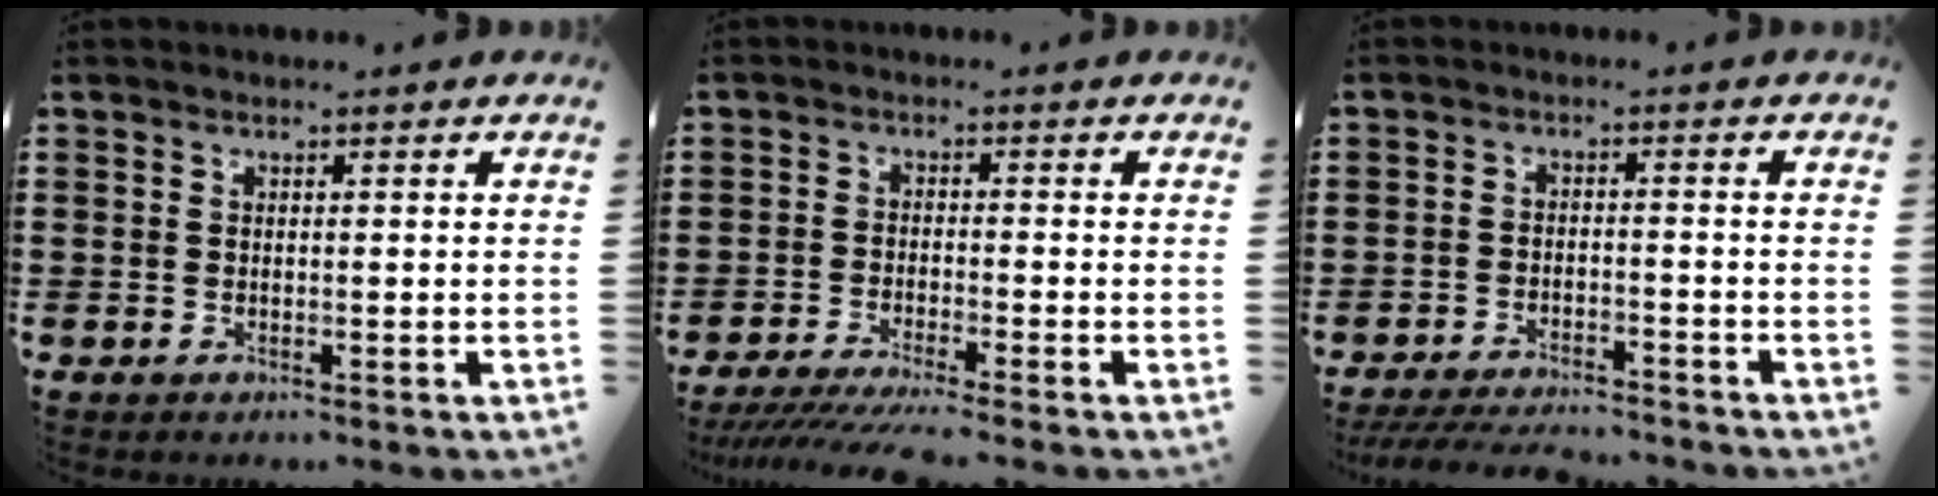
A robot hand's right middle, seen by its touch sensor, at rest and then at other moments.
{"total": 4.0, "force": [-3.5, -0.4, 2.0], "torque": [-0.047, -0.017, -0.071]}
{"total": 4.2, "force": [-4.1, 0.3, 1.1], "torque": [-0.026, -0.005, -0.082]}